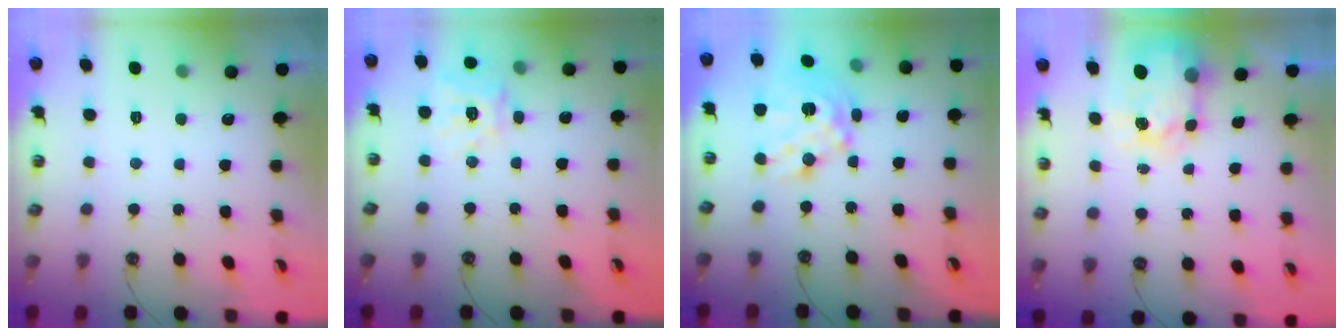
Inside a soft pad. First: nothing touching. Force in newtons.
{"total": 14.1, "press": 14.0, "slide": 1.8}
{"total": 17.4, "press": 17.3, "slide": 1.4}
{"total": 5.5, "press": 5.5, "slide": 0.7}